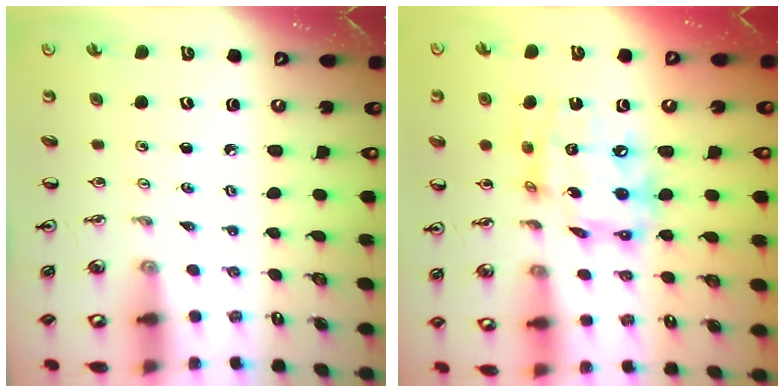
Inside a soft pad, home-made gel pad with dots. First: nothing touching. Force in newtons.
{"total": 13.5, "press": 13.5, "slide": 1.2}